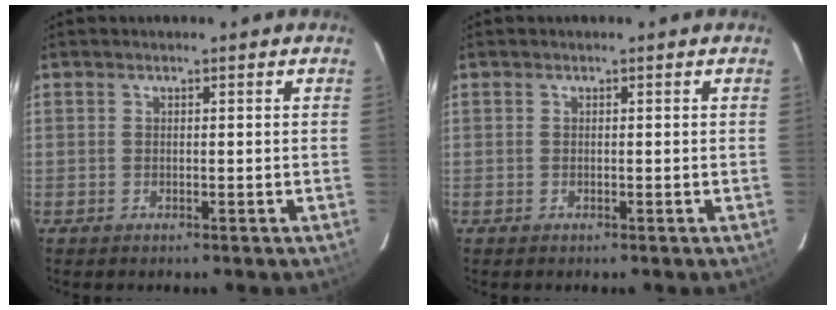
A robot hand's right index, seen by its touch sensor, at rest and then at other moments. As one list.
[{"total": 0.0}]